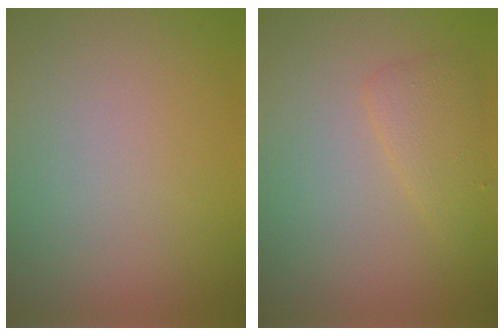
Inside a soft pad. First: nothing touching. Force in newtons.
{"total": 1.9, "press": 1.9, "slide": 0.0}